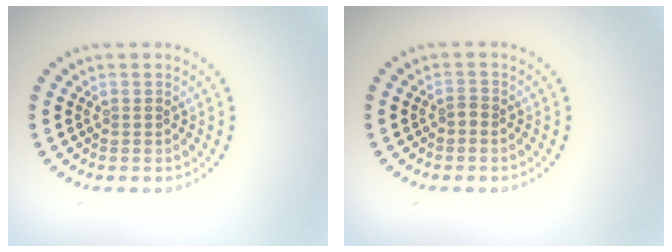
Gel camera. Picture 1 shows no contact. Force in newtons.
{"total": 0.9, "press": 0.5, "slide": 0.7}